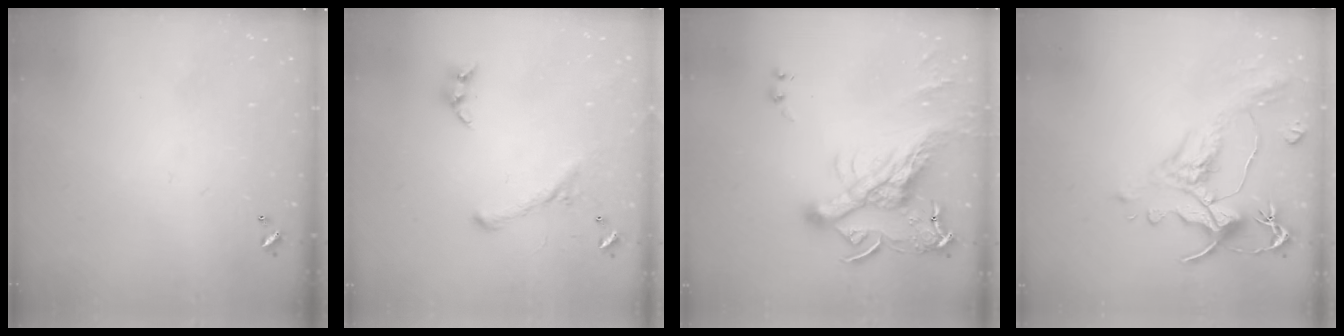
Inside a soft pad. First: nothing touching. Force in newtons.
{"total": 1.4, "press": 0.6, "slide": 1.2}
{"total": 14.9, "press": 14.7, "slide": 2.3}
{"total": 1.6, "press": 0.4, "slide": 1.6}